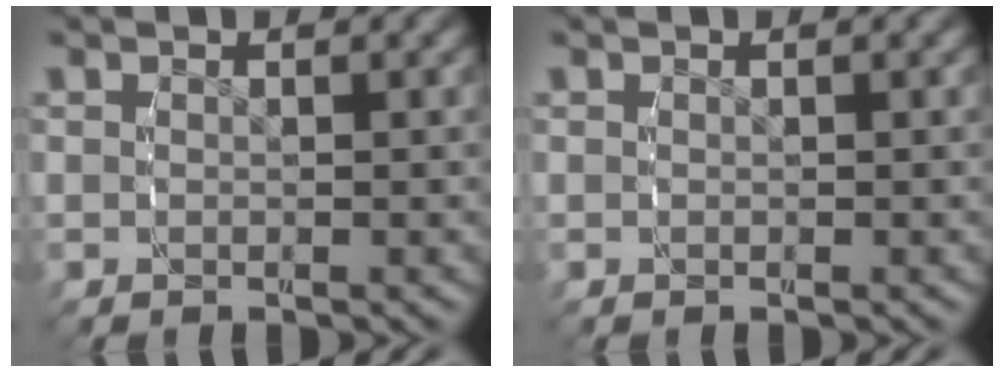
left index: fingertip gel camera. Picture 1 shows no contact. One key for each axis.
{"total": 0.0}